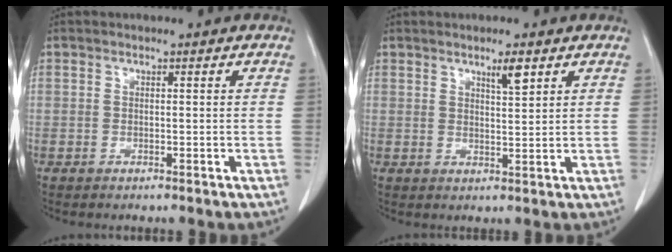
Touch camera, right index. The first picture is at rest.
{"total": 3.0, "force": [1.9, 0.3, 2.3], "torque": [-0.041, -0.003, 0.033]}